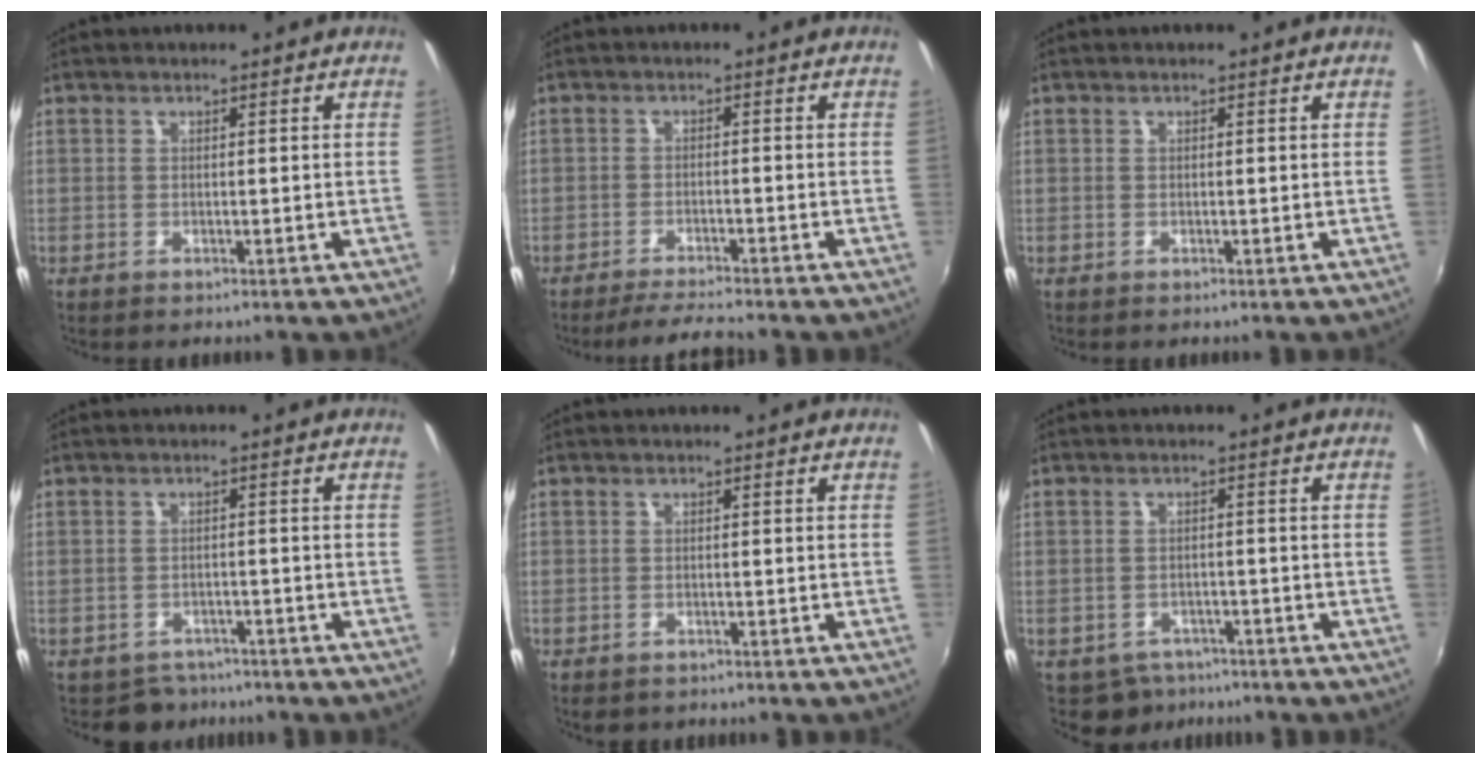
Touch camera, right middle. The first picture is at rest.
{"total": 5.9, "force": [-5.3, 0.1, 2.4], "torque": [-0.064, -0.011, -0.090]}
{"total": 0.0}
{"total": 4.5, "force": [-3.7, 2.6, 0.1], "torque": [-0.015, -0.001, -0.055]}
{"total": 1.8, "force": [-1.3, 1.1, 0.6], "torque": [-0.016, -0.008, -0.018]}
{"total": 4.9, "force": [-3.6, 3.3, 0.8], "torque": [-0.028, -0.004, -0.049]}